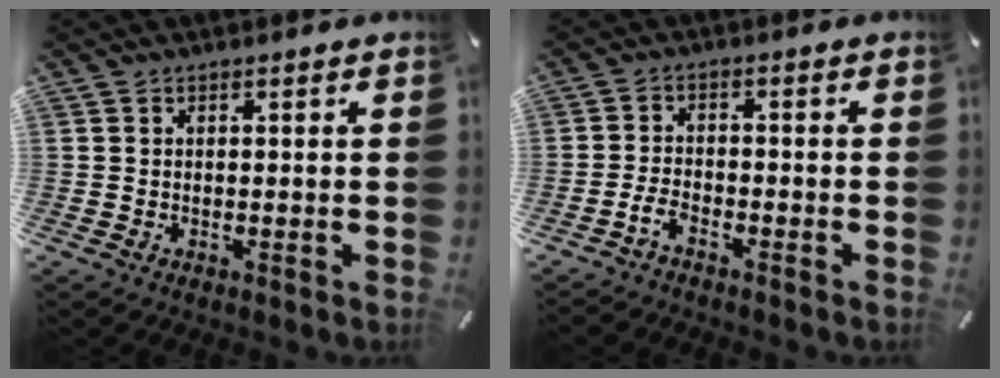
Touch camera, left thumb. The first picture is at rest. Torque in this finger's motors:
{"motor_torque": [0.00, 0.00, 0.01, 0.02, 0.00]}